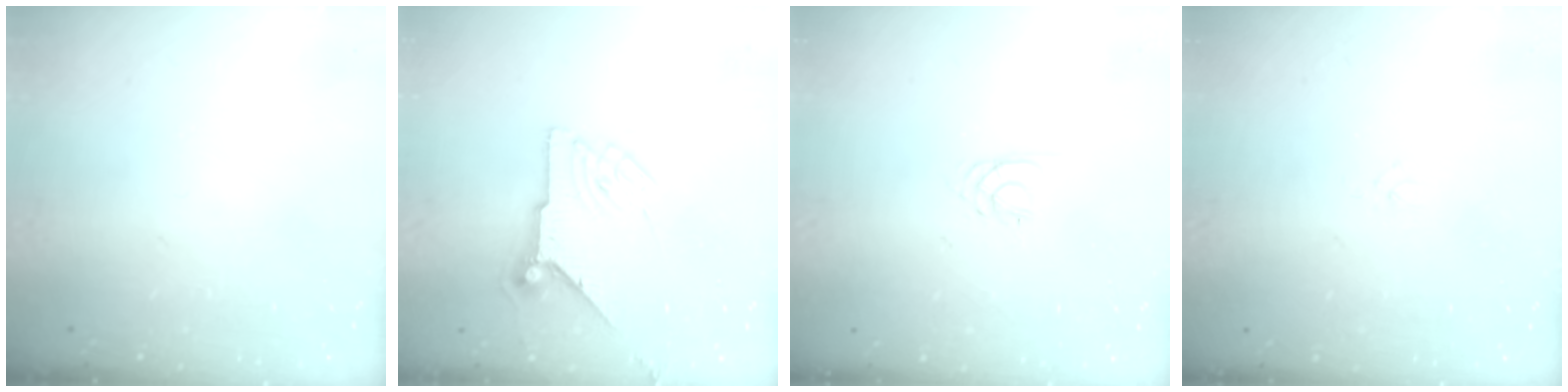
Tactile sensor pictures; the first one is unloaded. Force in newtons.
{"total": 7.5, "press": 7.5, "slide": 0.4}
{"total": 2.4, "press": 2.4, "slide": 0.3}
{"total": 1.0, "press": 1.0, "slide": 0.3}